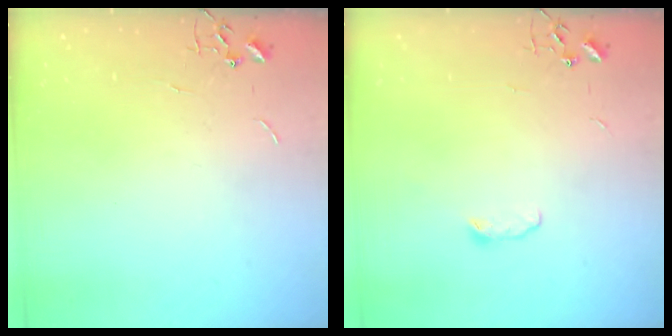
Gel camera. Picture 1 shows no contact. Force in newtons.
{"total": 3.7, "press": 3.5, "slide": 0.9}